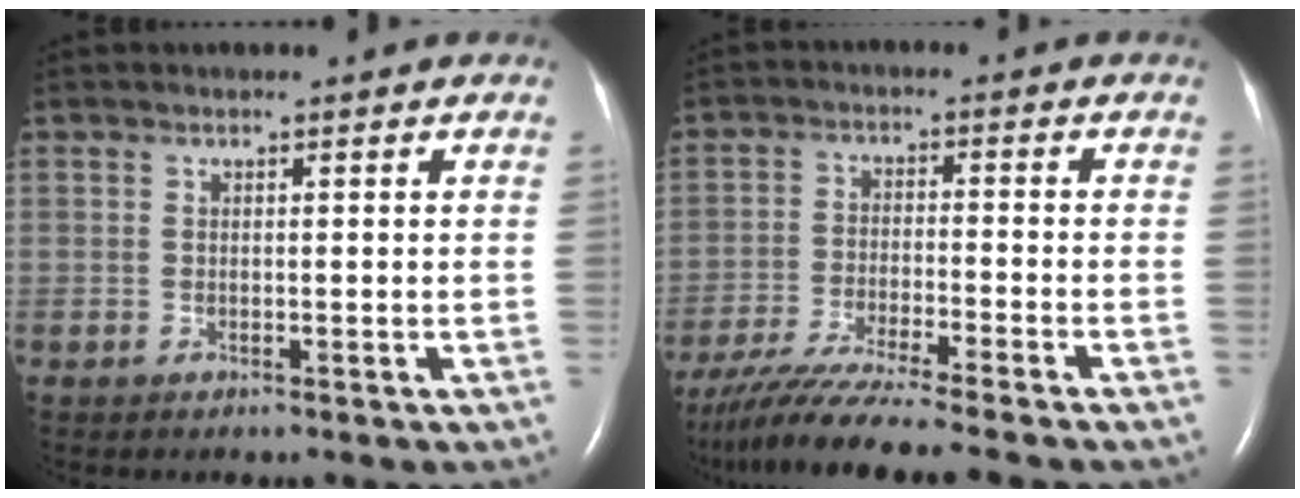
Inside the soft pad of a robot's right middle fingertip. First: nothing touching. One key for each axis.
{"total": 11.6, "fx": -9.9, "fy": -1.2, "fz": 5.8, "tx": -0.096, "ty": -0.033, "tz": -0.166}